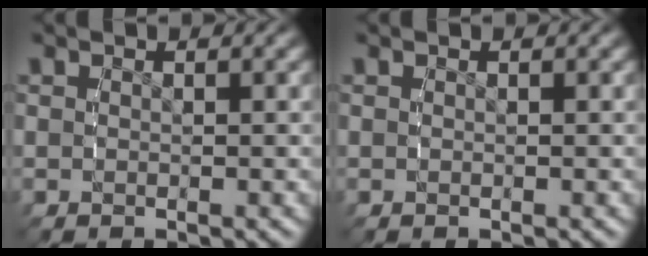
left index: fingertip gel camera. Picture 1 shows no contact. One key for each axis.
{"total": 0.0}